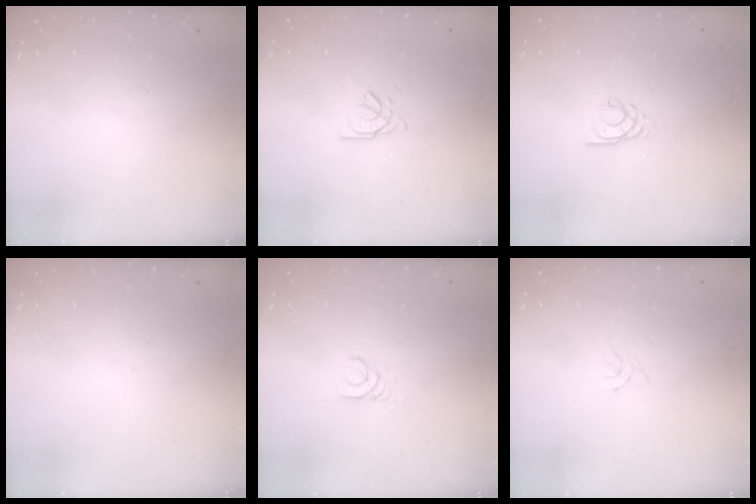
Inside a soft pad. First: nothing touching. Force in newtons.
{"total": 3.5, "press": 3.5, "slide": 0.3}
{"total": 2.1, "press": 2.1, "slide": 0.3}
{"total": 0.0}
{"total": 1.8, "press": 1.8, "slide": 0.2}
{"total": 0.5, "press": 0.4, "slide": 0.3}